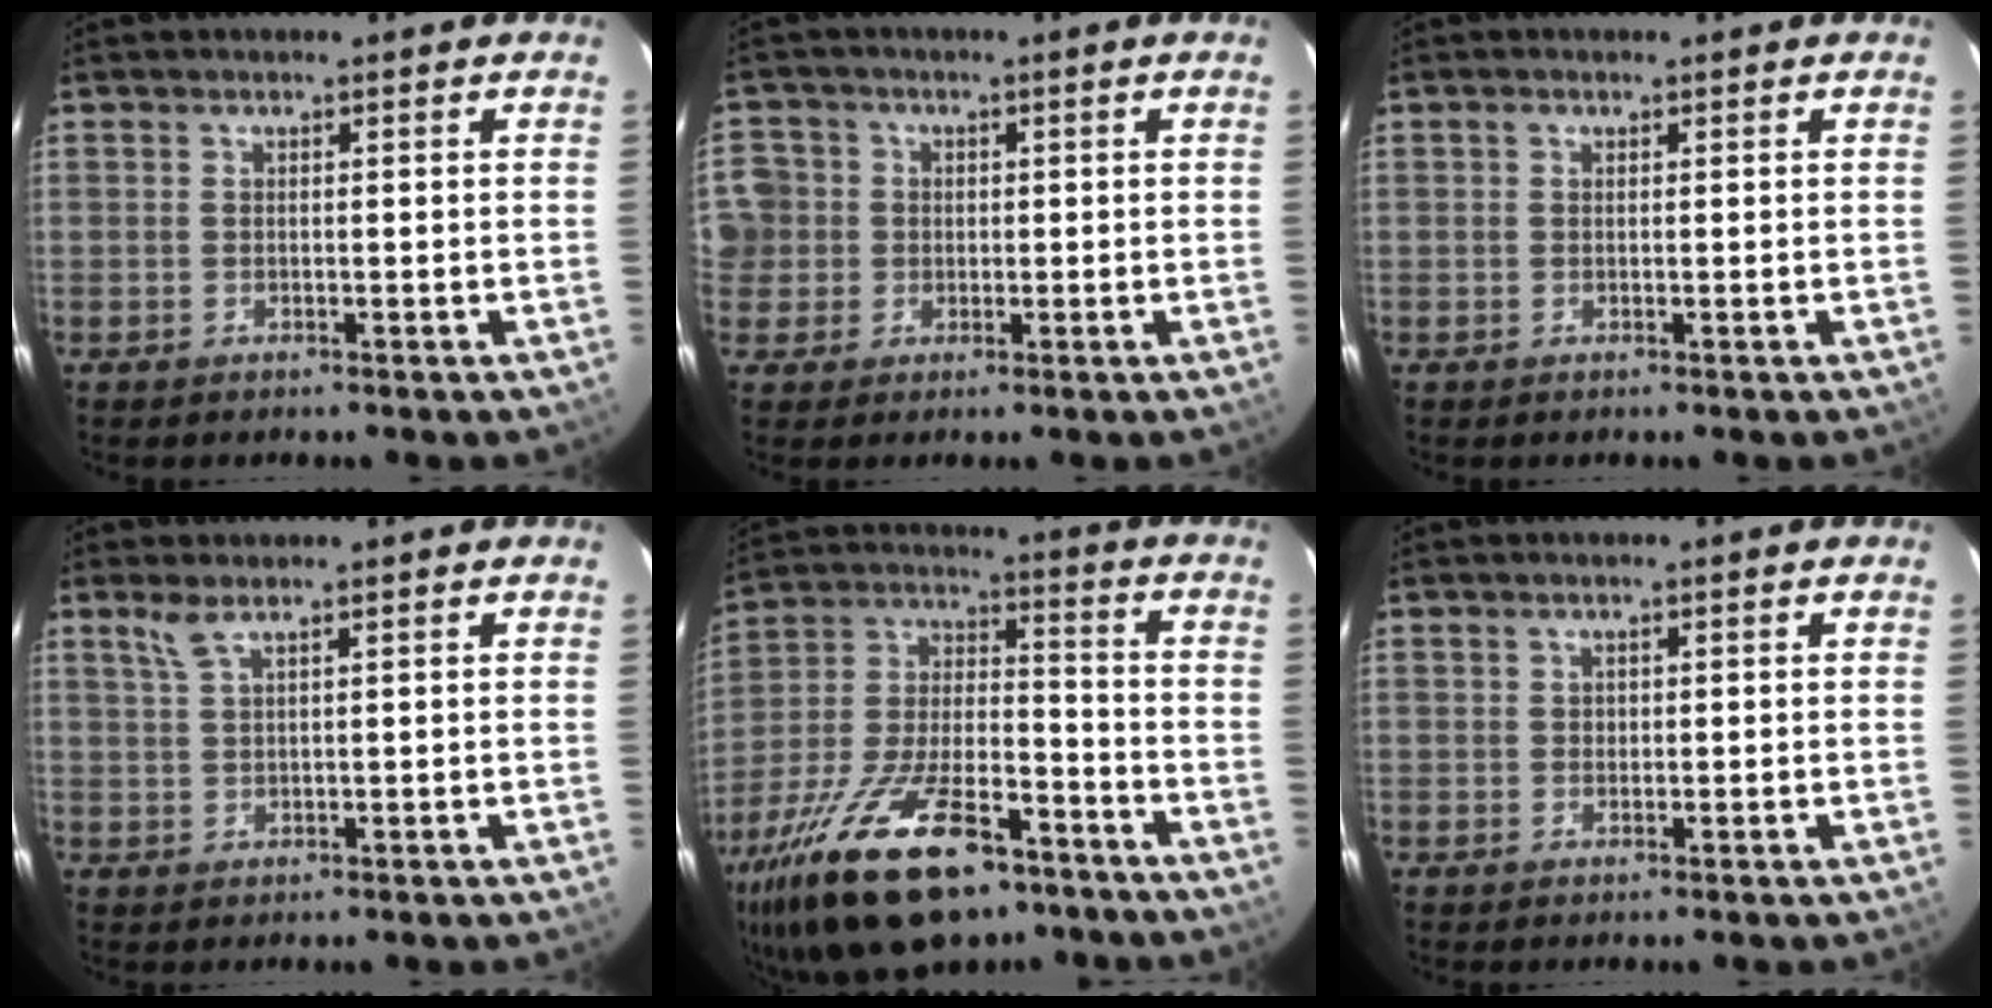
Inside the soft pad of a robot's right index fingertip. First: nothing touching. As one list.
[{"total": 6.8, "force": [-0.2, 6.7, 1.4], "torque": [-0.025, 0.017, -0.008]}, {"total": 0.5, "force": [0.1, 0.5, 0.1], "torque": [-0.002, 0.004, 0.000]}, {"total": 2.0, "force": [1.3, -0.1, 1.5], "torque": [-0.033, 0.003, 0.031]}, {"total": 25.8, "force": [-16.2, 10.9, 16.9], "torque": [-0.334, -0.017, -0.267]}, {"total": 0.7, "force": [0.0, 0.7, 0.0], "torque": [0.003, 0.003, 0.000]}]